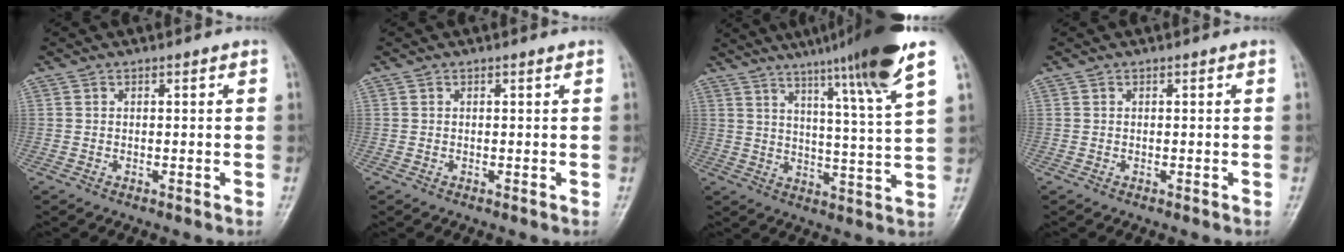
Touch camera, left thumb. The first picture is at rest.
{"total": 0.0}
{"total": 17.2, "force": [11.1, -0.4, 13.1], "torque": [-0.192, -0.045, 0.160]}
{"total": 0.0}